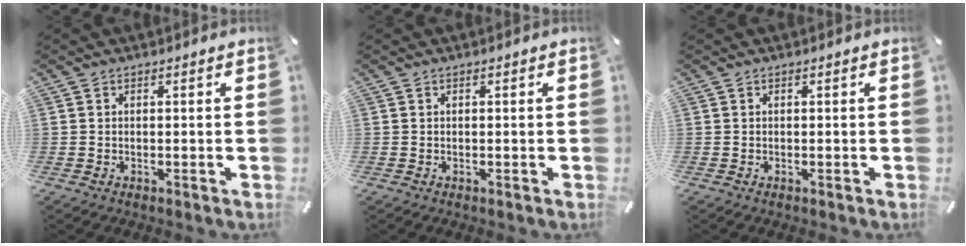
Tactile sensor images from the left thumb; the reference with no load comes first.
{"total": 0.0}
{"total": 0.0}